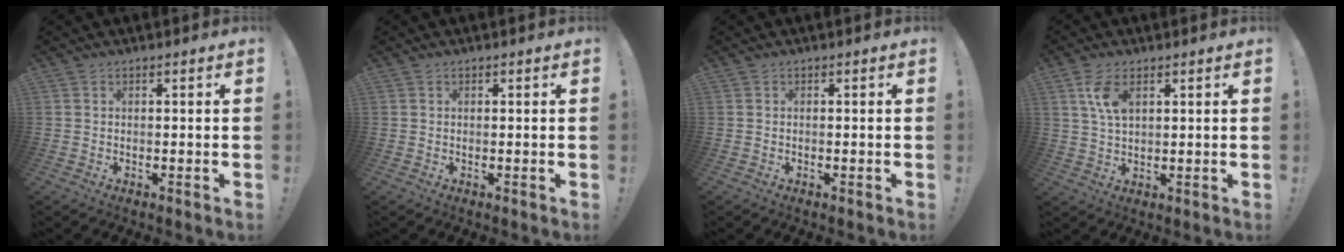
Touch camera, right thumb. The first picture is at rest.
{"total": 0.0}
{"total": 0.0}
{"total": 6.8, "force": [3.0, 3.2, 5.2], "torque": [-0.103, -0.007, 0.053]}